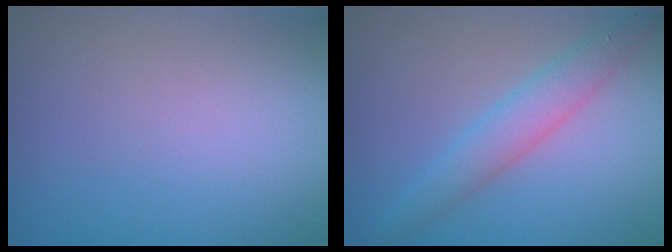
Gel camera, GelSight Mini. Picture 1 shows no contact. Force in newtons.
{"total": 3.3, "press": 3.3, "slide": 0.0}